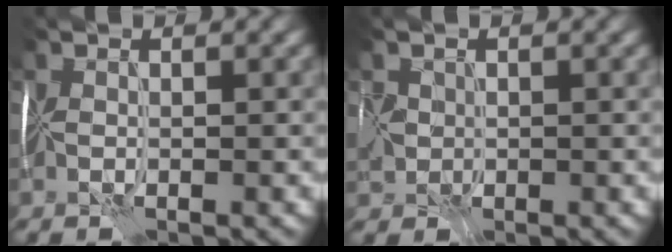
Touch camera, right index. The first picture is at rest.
{"total": 1.7, "force": [-0.4, 1.6, -0.3], "torque": [-0.012, 0.006, 0.004]}